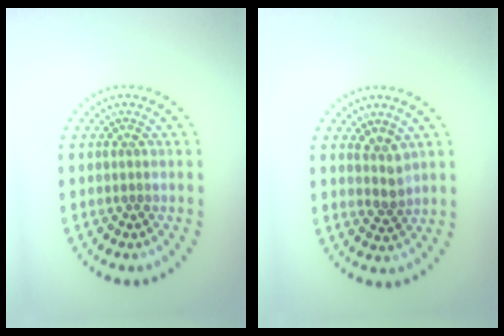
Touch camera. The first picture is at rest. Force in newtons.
{"total": 1.8, "press": 1.5, "slide": 1.0}